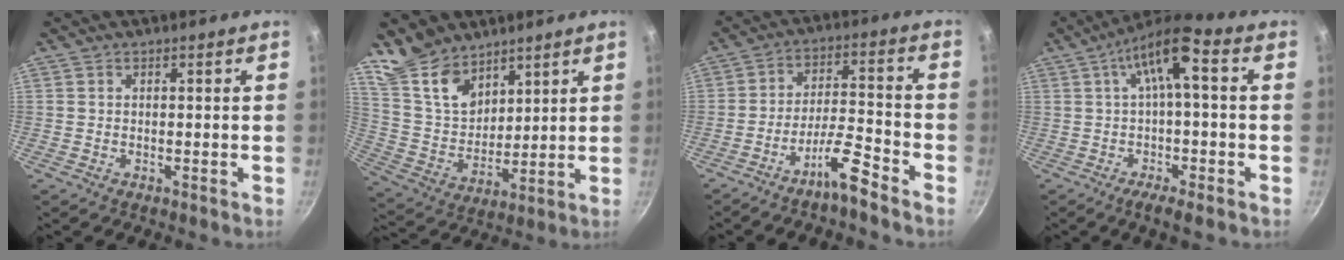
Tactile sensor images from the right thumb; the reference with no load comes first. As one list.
[{"total": 12.8, "force": [9.5, 7.3, 4.4], "torque": [-0.044, -0.060, 0.192]}, {"total": 7.8, "force": [-5.9, 0.9, 5.1], "torque": [-0.095, 0.050, -0.102]}, {"total": 11.2, "force": [-0.8, 1.9, 11.0], "torque": [-0.198, 0.030, -0.020]}]